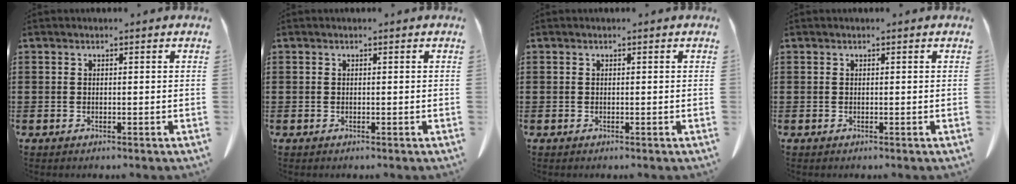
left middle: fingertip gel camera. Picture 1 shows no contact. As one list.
[{"total": 0.0}, {"total": 0.0}, {"total": 0.0}]